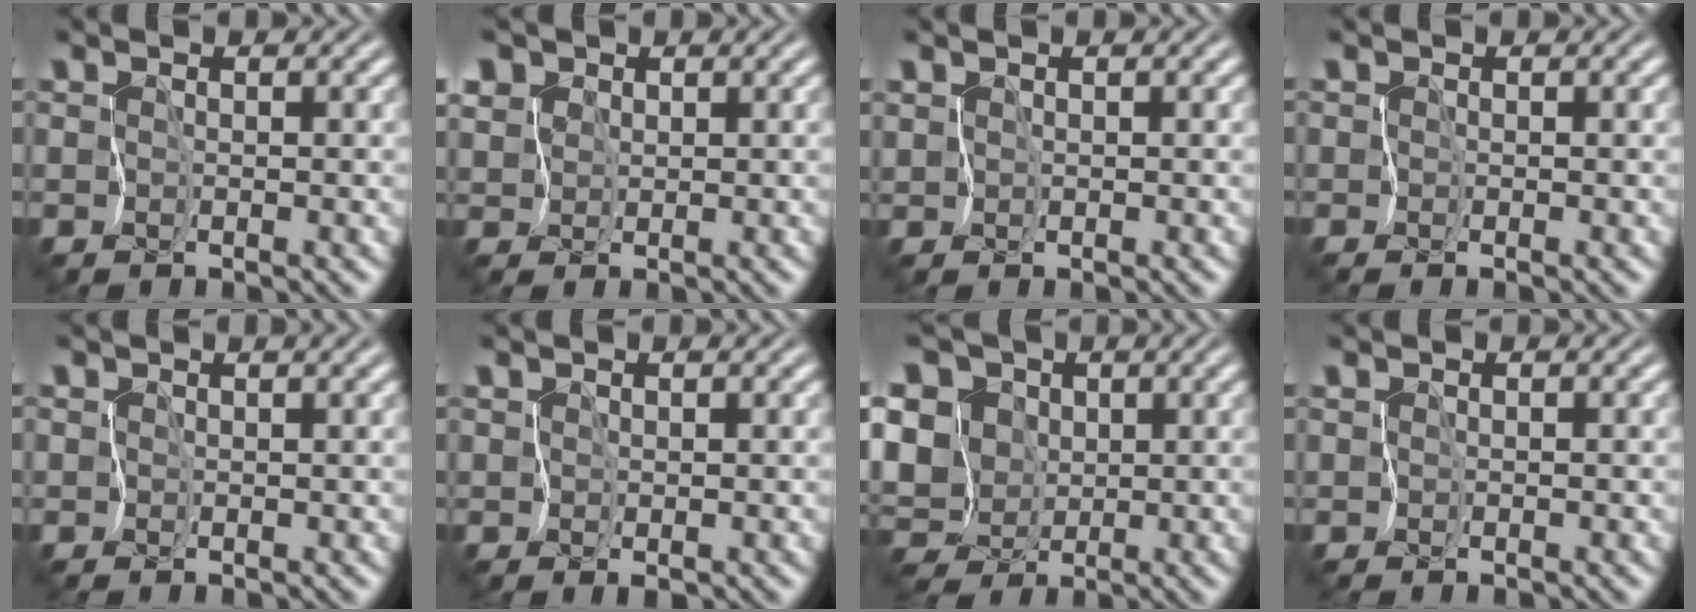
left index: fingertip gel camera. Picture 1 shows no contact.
{"total": 2.6, "force": [1.4, 2.1, 0.6], "torque": [-0.037, 0.012, 0.037]}
{"total": 0.5, "force": [0.3, 0.5, 0.1], "torque": [0.000, -0.001, 0.005]}
{"total": 0.0}
{"total": 1.0, "force": [0.6, 0.5, 0.5], "torque": [-0.003, 0.003, 0.008]}
{"total": 0.6, "force": [0.4, 0.4, 0.1], "torque": [-0.003, 0.002, 0.009]}
{"total": 10.3, "force": [0.8, 8.8, 5.3], "torque": [-0.093, 0.029, -0.025]}
{"total": 0.0}